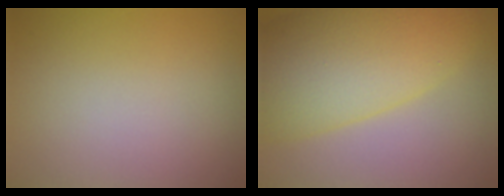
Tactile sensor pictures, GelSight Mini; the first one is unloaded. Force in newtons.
{"total": 10.5, "press": 10.4, "slide": 0.2}